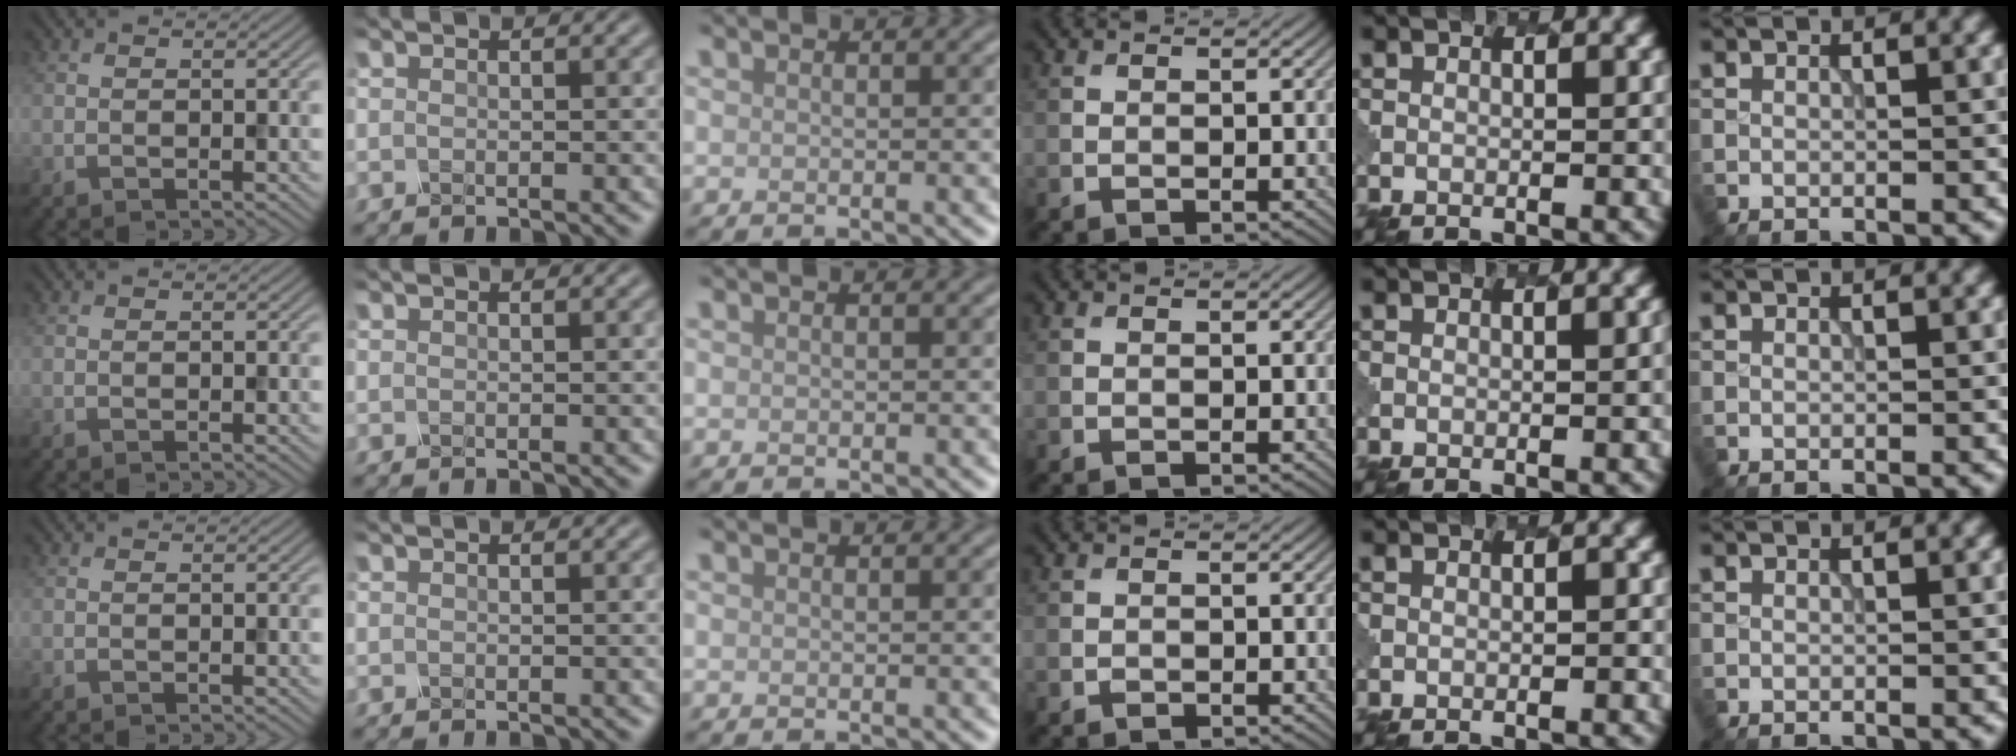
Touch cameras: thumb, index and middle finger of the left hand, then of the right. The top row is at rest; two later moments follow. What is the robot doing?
{"motion": "dispense", "object": "spray bottle"}